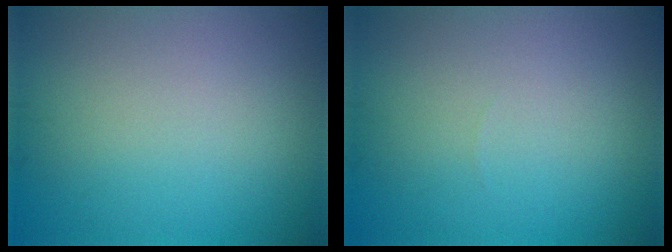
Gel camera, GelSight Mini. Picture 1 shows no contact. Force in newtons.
{"total": 0.0}